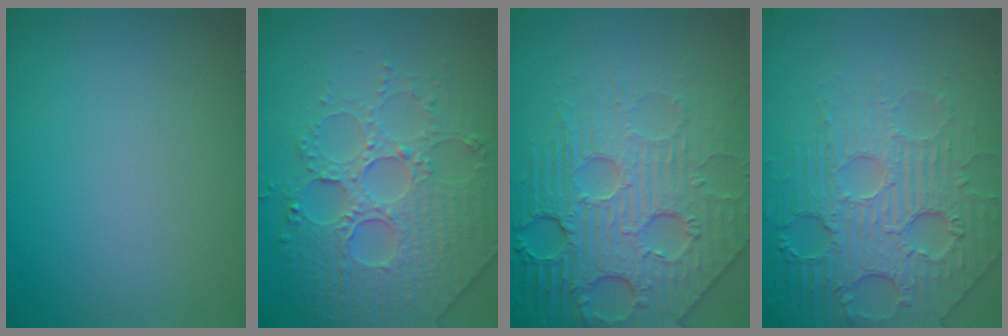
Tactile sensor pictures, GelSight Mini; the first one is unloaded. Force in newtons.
{"total": 5.1, "press": 4.9, "slide": 1.2}
{"total": 8.4, "press": 5.9, "slide": 5.9}
{"total": 5.9, "press": 4.9, "slide": 3.4}